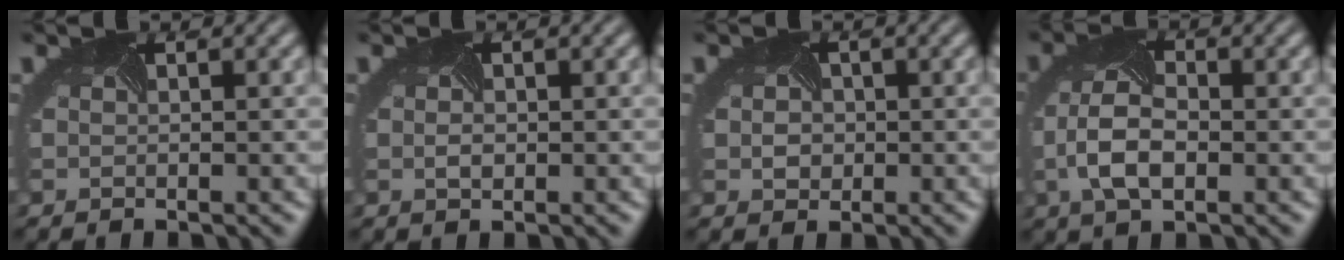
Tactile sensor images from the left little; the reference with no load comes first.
{"total": 0.7, "force": [-0.1, 0.5, 0.4], "torque": [-0.019, -0.002, -0.001]}
{"total": 1.6, "force": [-0.1, 1.6, 0.2], "torque": [-0.010, -0.003, -0.002]}
{"total": 4.5, "force": [-1.1, 2.7, 3.5], "torque": [-0.096, 0.002, -0.023]}